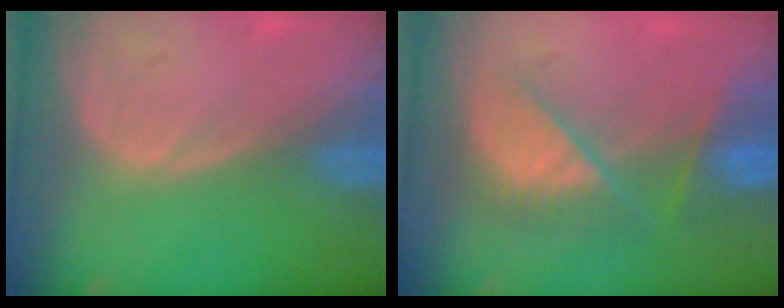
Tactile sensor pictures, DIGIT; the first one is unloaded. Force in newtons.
{"total": 7.2, "press": 7.1, "slide": 0.6}